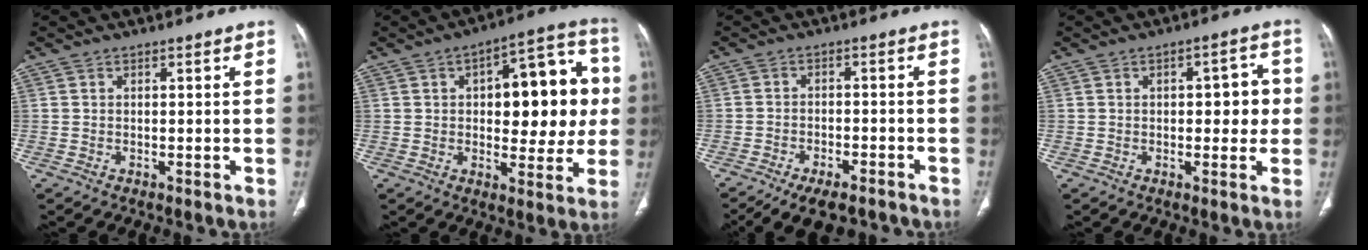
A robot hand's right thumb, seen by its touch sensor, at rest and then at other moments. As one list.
[{"total": 19.2, "force": [2.5, 9.6, 16.5], "torque": [-0.160, 0.025, 0.031]}, {"total": 10.9, "force": [-8.6, 4.4, 5.3], "torque": [-0.074, 0.032, -0.126]}, {"total": 6.3, "force": [0.4, 3.2, 5.4], "torque": [-0.045, 0.015, 0.003]}]